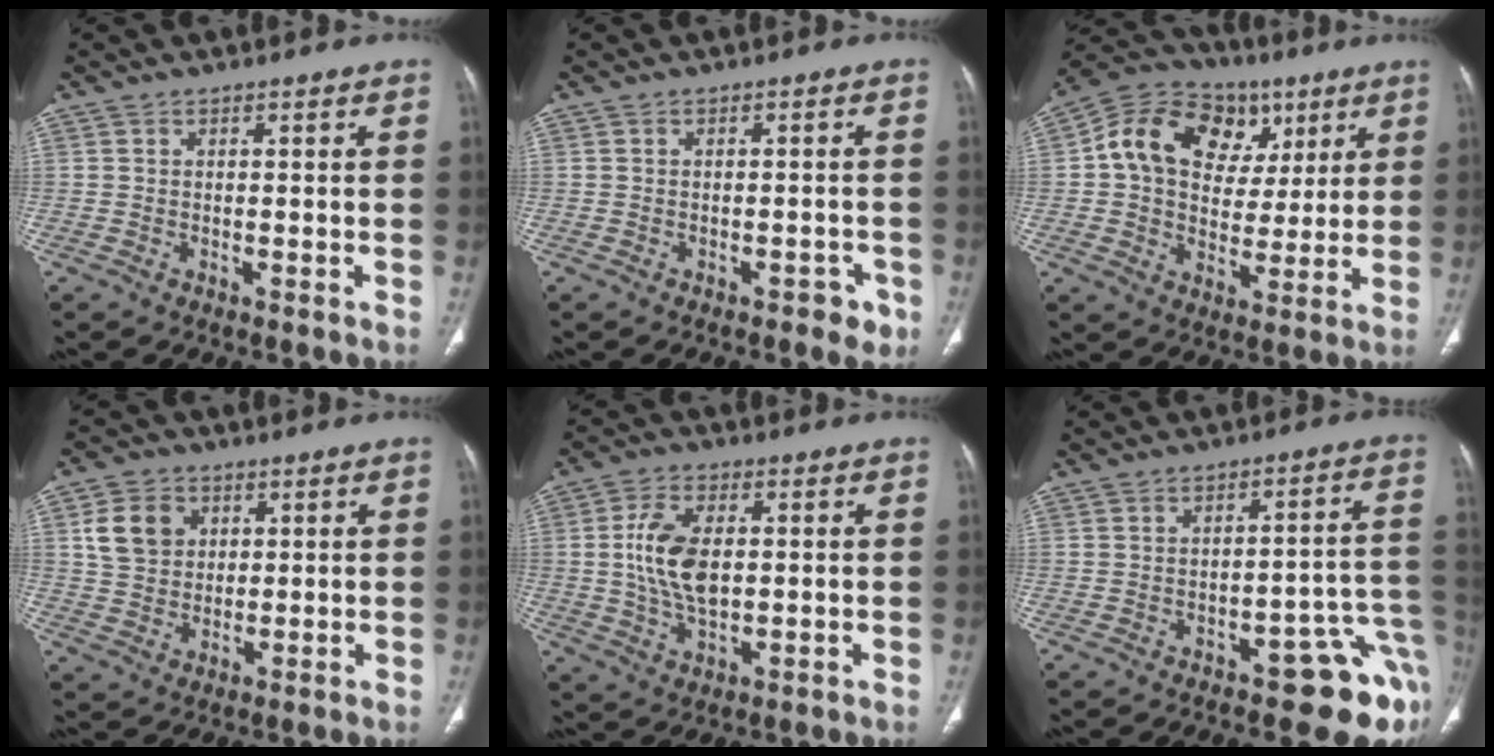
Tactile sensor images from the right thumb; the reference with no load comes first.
{"total": 3.3, "force": [-1.9, 1.7, 2.0], "torque": [-0.013, 0.010, -0.021]}
{"total": 19.0, "force": [5.7, 14.3, 11.1], "torque": [-0.157, 0.020, 0.092]}
{"total": 8.0, "force": [2.6, 6.5, 3.9], "torque": [-0.049, -0.005, 0.050]}
{"total": 10.4, "force": [0.9, 6.0, 8.5], "torque": [-0.163, -0.003, 0.023]}
{"total": 12.9, "force": [-6.2, 4.9, 10.2], "torque": [-0.062, 0.050, -0.071]}